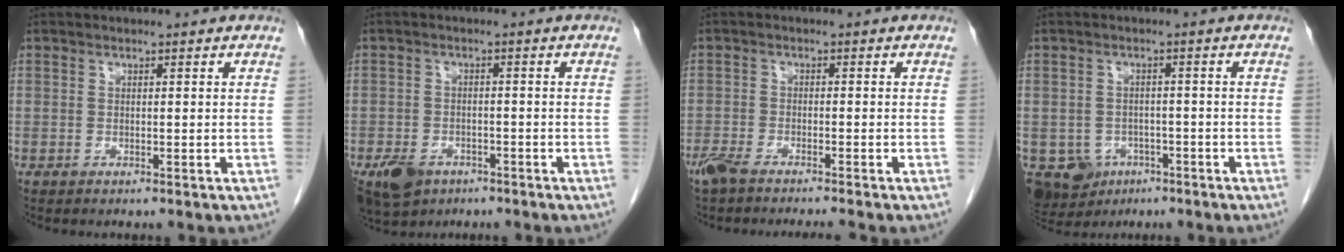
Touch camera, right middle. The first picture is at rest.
{"total": 6.6, "force": [-4.2, 4.2, 2.9], "torque": [-0.054, -0.004, -0.064]}
{"total": 6.1, "force": [-5.2, 0.3, 3.1], "torque": [-0.049, -0.013, -0.089]}
{"total": 7.2, "force": [-3.7, 5.9, 1.9], "torque": [-0.045, 0.003, -0.047]}